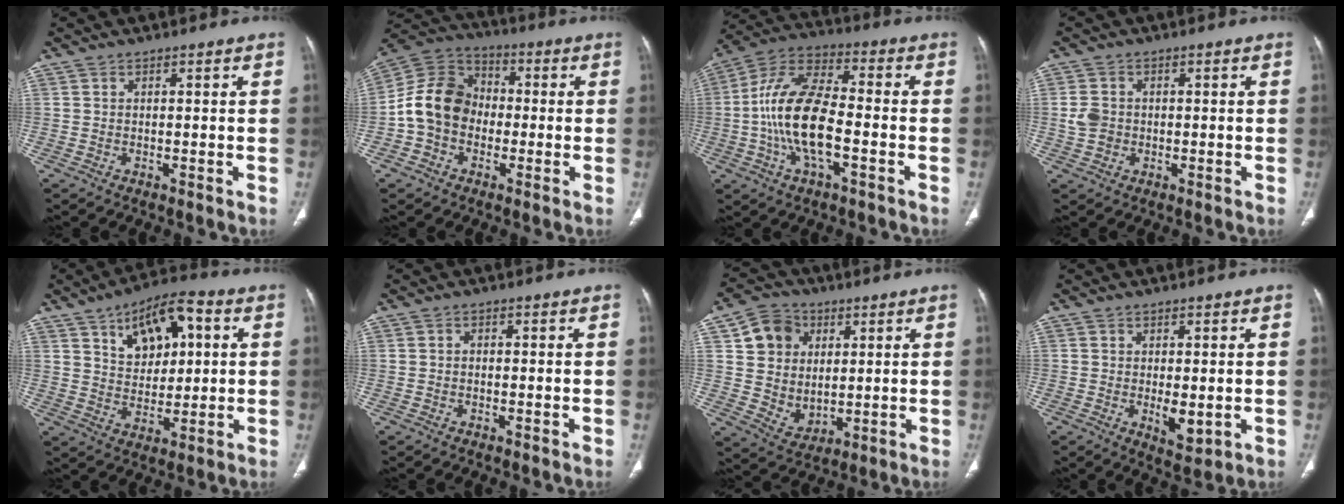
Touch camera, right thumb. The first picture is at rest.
{"total": 12.1, "force": [-1.8, 9.9, 6.7], "torque": [-0.112, 0.037, -0.047]}
{"total": 16.2, "force": [-3.2, 7.0, 14.2], "torque": [-0.280, 0.034, -0.064]}
{"total": 3.8, "force": [-0.3, 3.2, 2.0], "torque": [-0.035, 0.009, -0.005]}
{"total": 13.2, "force": [4.9, 7.4, 9.8], "torque": [-0.118, 0.000, 0.079]}
{"total": 0.8, "force": [-0.2, 0.6, 0.4], "torque": [-0.006, 0.002, -0.005]}
{"total": 11.7, "force": [3.6, 10.0, 4.8], "torque": [-0.046, -0.016, 0.073]}
{"total": 4.6, "force": [-0.6, 2.2, 3.9], "torque": [-0.055, -0.013, -0.003]}